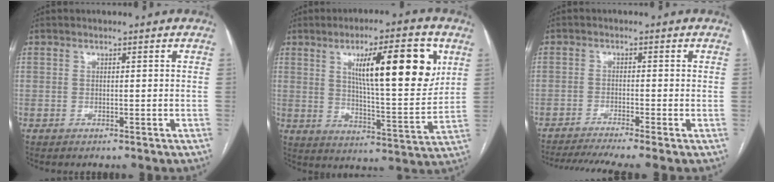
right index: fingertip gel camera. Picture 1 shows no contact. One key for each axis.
{"total": 17.0, "fx": 6.3, "fy": 2.6, "fz": 15.6, "tx": -0.232, "ty": -0.001, "tz": 0.099}
{"total": 8.1, "fx": -6.7, "fy": -1.1, "fz": 4.4, "tx": -0.061, "ty": -0.014, "tz": -0.107}